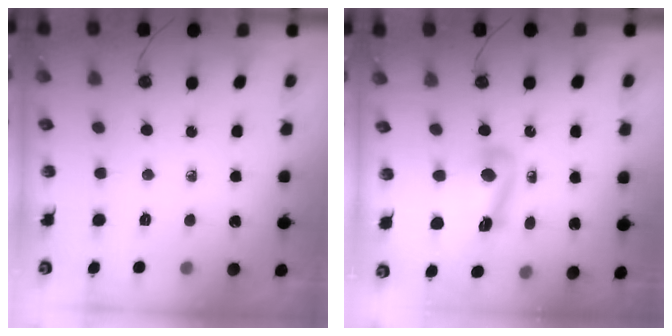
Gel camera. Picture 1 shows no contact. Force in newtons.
{"total": 13.2, "press": 13.2, "slide": 1.1}